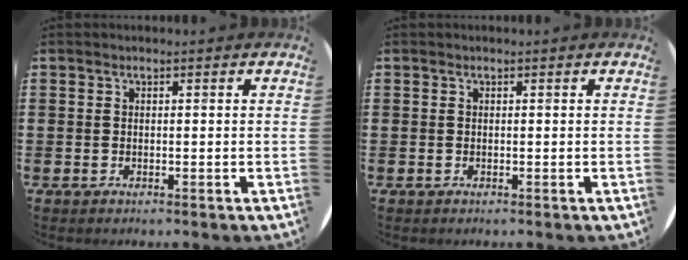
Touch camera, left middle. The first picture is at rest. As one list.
[{"total": 0.0}]